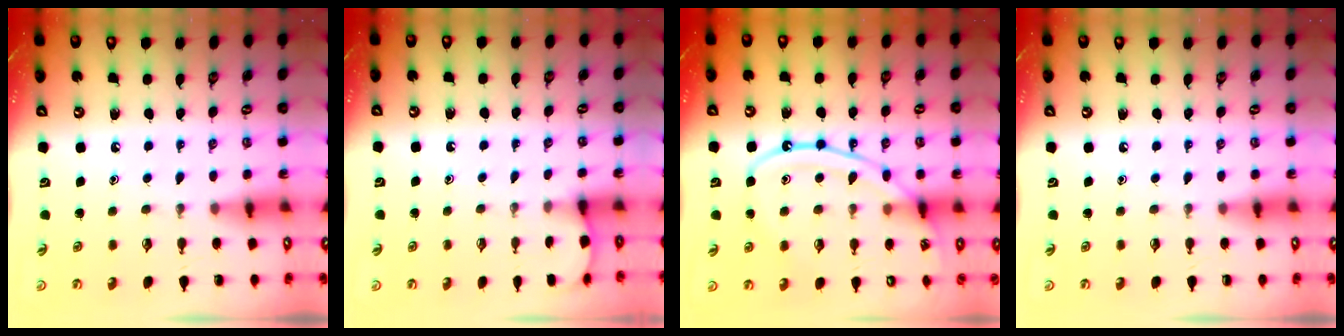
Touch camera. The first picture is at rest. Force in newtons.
{"total": 1.9, "press": 1.9, "slide": 0.2}
{"total": 13.5, "press": 13.4, "slide": 1.2}
{"total": 0.0}